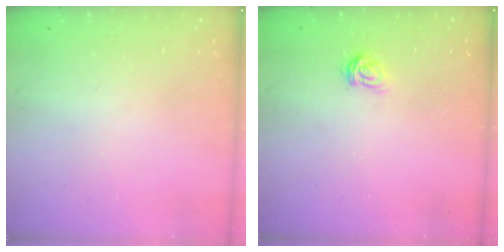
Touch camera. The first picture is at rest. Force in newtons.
{"total": 5.2, "press": 5.2, "slide": 0.5}